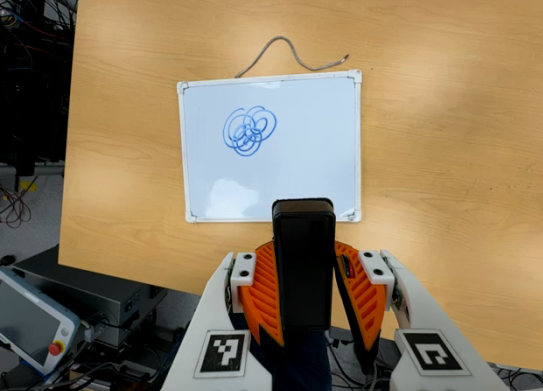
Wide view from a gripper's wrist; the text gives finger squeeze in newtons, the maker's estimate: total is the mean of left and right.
{"total": 6.1, "left": 5.5, "right": 6.6}